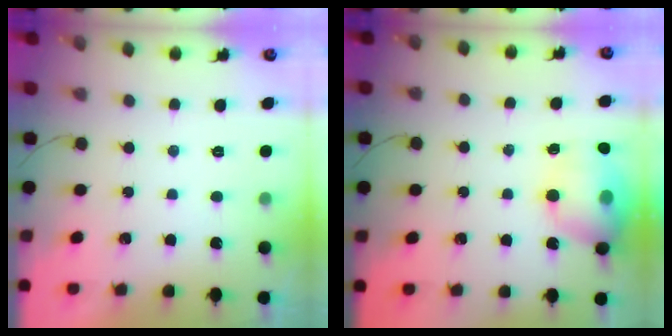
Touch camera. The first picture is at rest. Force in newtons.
{"total": 16.3, "press": 16.1, "slide": 2.4}